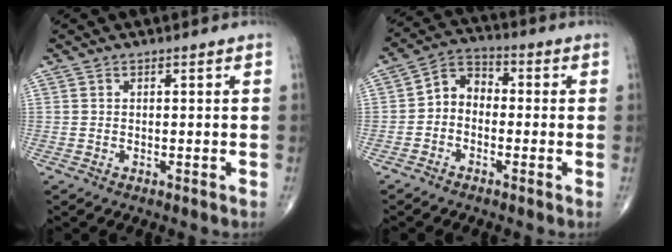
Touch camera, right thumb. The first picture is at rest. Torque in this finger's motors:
{"motor_torque": [-0.42, 0.31, 0.26, -0.38, 0.13]}